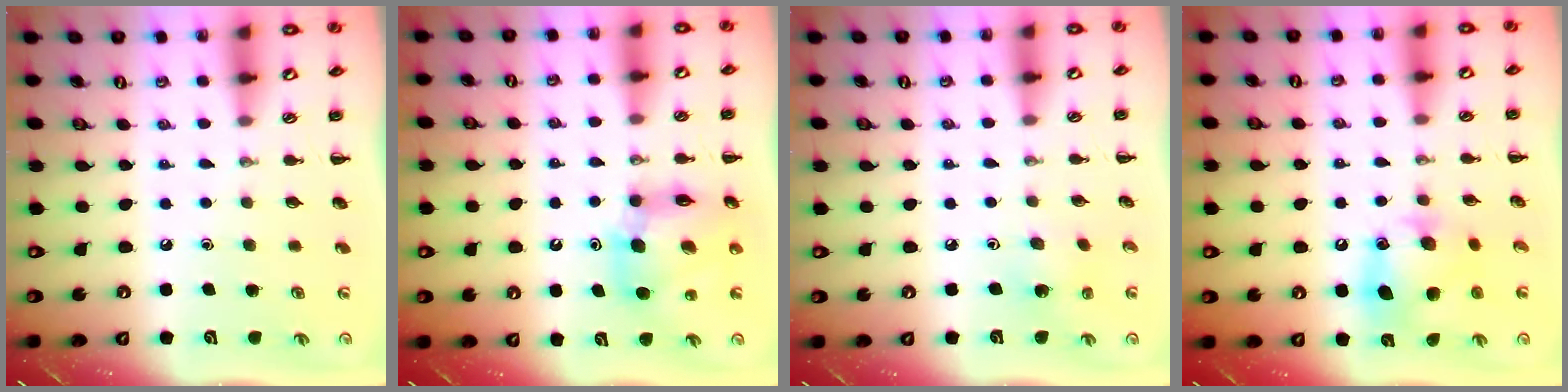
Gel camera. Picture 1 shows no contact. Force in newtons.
{"total": 10.3, "press": 10.0, "slide": 2.7}
{"total": 2.0, "press": 1.9, "slide": 0.6}
{"total": 12.4, "press": 12.3, "slide": 1.7}